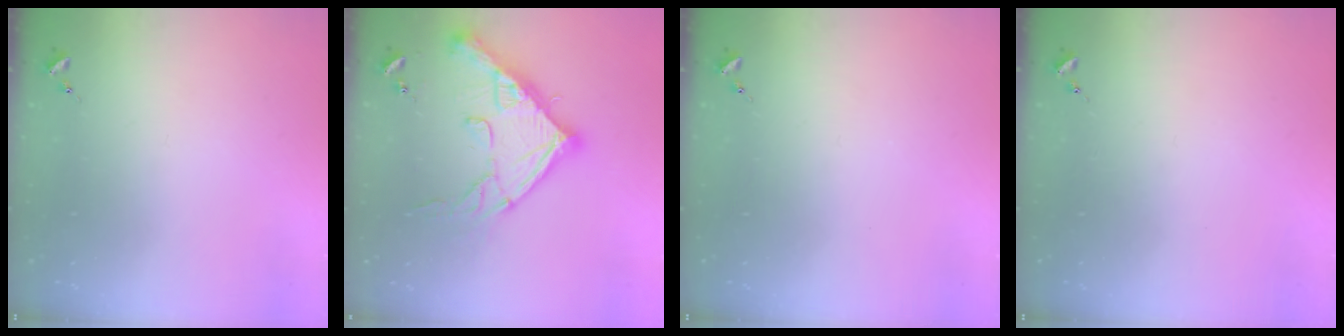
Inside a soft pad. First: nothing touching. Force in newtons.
{"total": 19.6, "press": 19.5, "slide": 2.0}
{"total": 0.0}
{"total": 0.0}